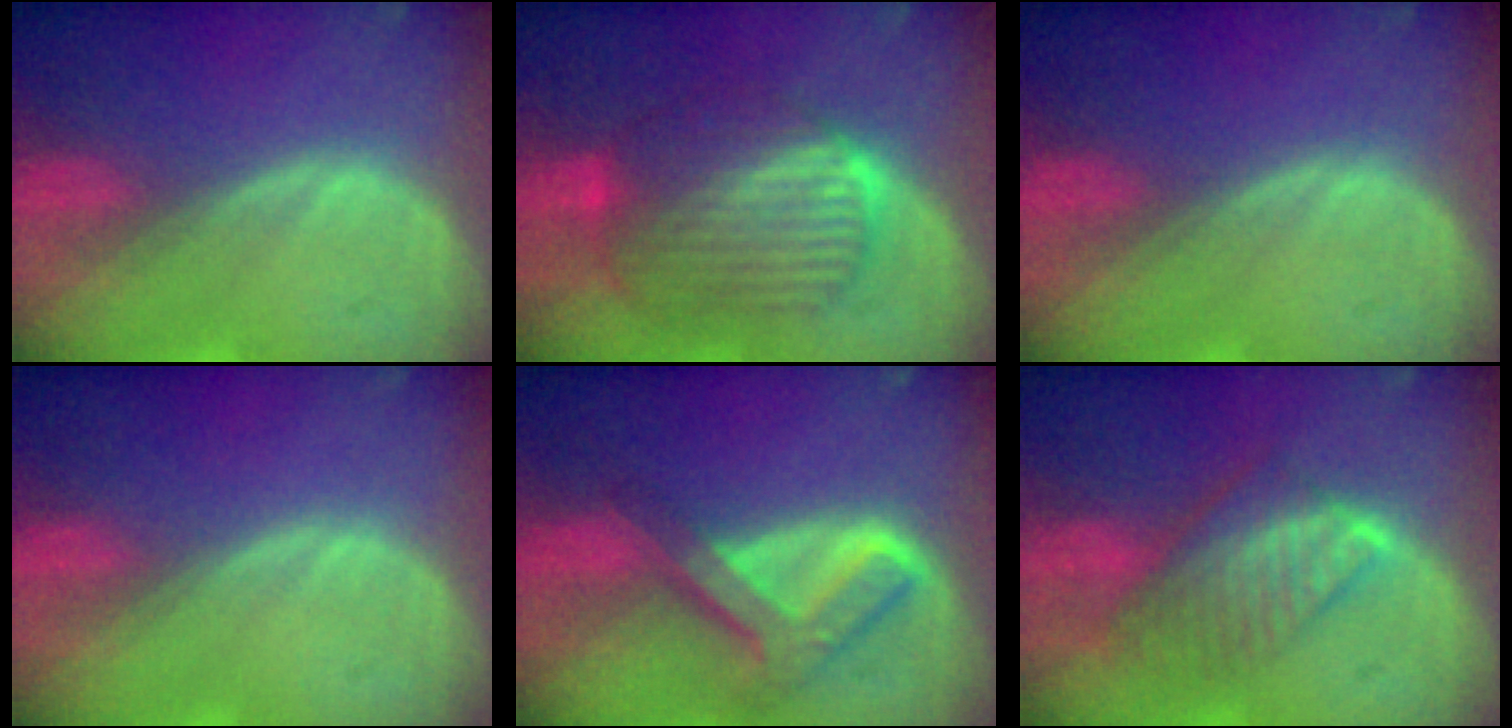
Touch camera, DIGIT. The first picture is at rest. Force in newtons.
{"total": 10.1, "press": 10.0, "slide": 0.9}
{"total": 0.0}
{"total": 0.0}
{"total": 7.8, "press": 6.6, "slide": 4.2}
{"total": 8.3, "press": 7.1, "slide": 4.1}